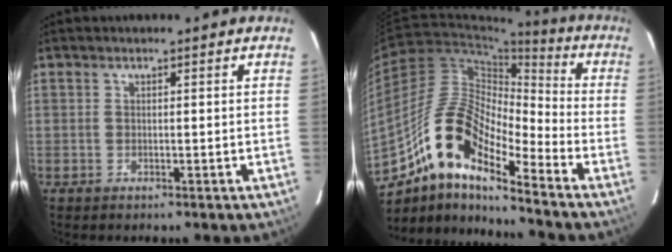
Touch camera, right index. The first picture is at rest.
{"total": 13.8, "force": [-9.0, 3.7, 9.9], "torque": [-0.188, 0.030, -0.156]}